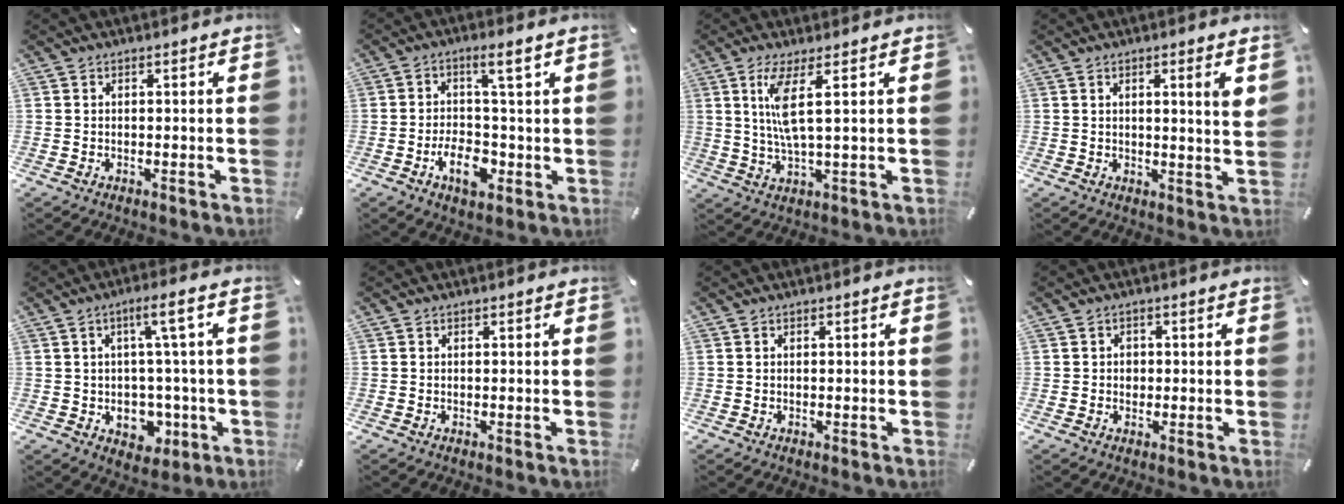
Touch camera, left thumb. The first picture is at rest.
{"total": 9.6, "force": [-1.0, 4.9, 8.3], "torque": [-0.138, -0.001, -0.021]}
{"total": 8.6, "force": [2.7, 1.3, 8.0], "torque": [-0.167, -0.005, 0.043]}
{"total": 4.9, "force": [1.7, -0.1, 4.6], "torque": [-0.074, -0.010, 0.021]}
{"total": 10.3, "force": [0.6, 6.1, 8.2], "torque": [-0.106, -0.002, 0.013]}
{"total": 0.0}
{"total": 0.0}
{"total": 1.7, "force": [0.0, 1.5, 0.7], "torque": [-0.006, 0.003, -0.005]}